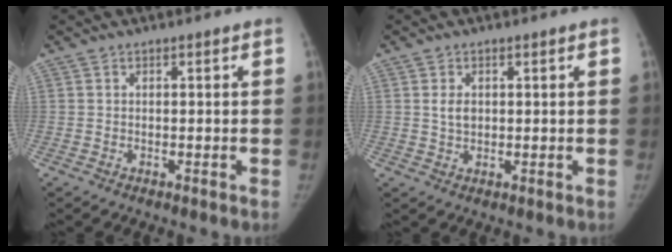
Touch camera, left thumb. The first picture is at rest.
{"total": 2.5, "force": [0.5, 1.7, 1.7], "torque": [-0.024, -0.002, 0.011]}